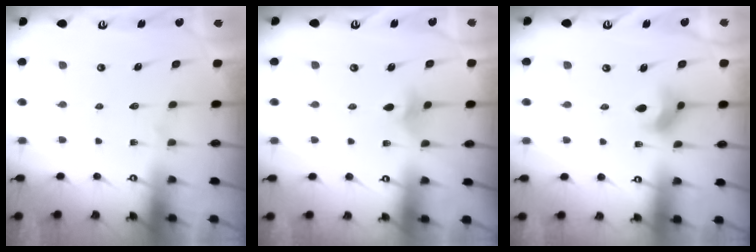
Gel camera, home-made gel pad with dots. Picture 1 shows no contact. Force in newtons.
{"total": 4.1, "press": 4.0, "slide": 0.8}
{"total": 6.7, "press": 6.5, "slide": 1.3}